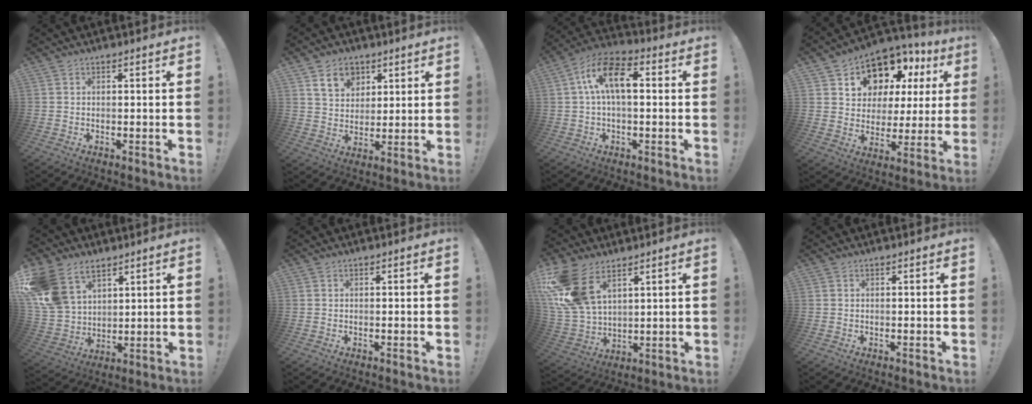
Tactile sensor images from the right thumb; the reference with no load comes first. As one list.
[{"total": 10.4, "force": [5.5, 7.8, 4.1], "torque": [-0.064, -0.020, 0.108]}, {"total": 12.3, "force": [2.1, 6.1, 10.5], "torque": [-0.185, 0.017, 0.041]}, {"total": 11.0, "force": [7.4, 7.4, 3.3], "torque": [-0.059, -0.069, 0.149]}, {"total": 15.0, "force": [8.5, 10.1, 7.0], "torque": [-0.145, -0.044, 0.172]}, {"total": 0.0}, {"total": 15.8, "force": [8.1, 9.2, 10.0], "torque": [-0.218, -0.040, 0.157]}, {"total": 0.0}]